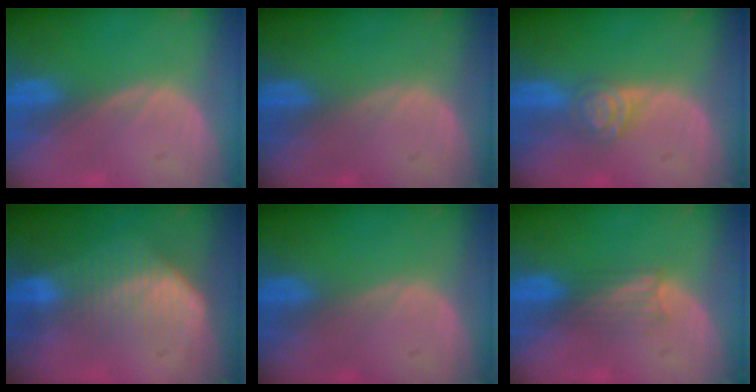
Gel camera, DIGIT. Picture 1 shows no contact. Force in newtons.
{"total": 0.0}
{"total": 4.3, "press": 3.9, "slide": 1.9}
{"total": 7.5, "press": 6.3, "slide": 4.0}
{"total": 0.0}
{"total": 3.1, "press": 2.8, "slide": 1.2}